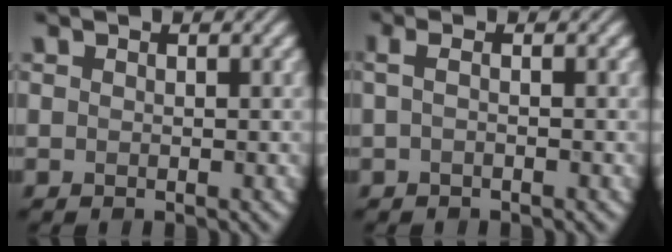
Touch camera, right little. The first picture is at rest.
{"total": 1.5, "force": [-0.3, 0.5, 1.5], "torque": [-0.024, 0.004, -0.017]}